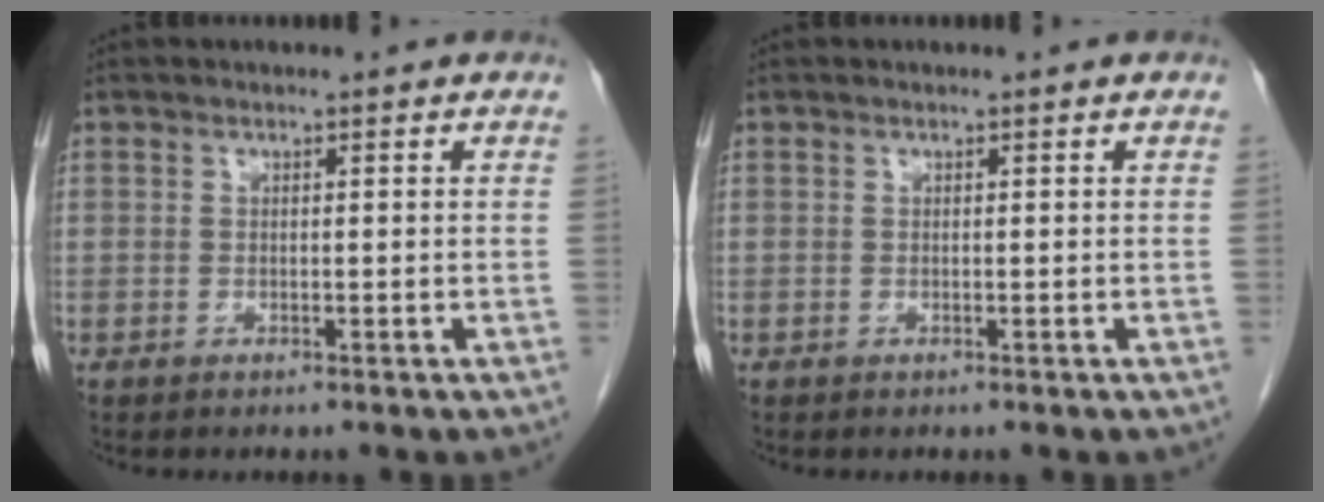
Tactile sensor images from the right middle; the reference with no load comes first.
{"total": 0.0}